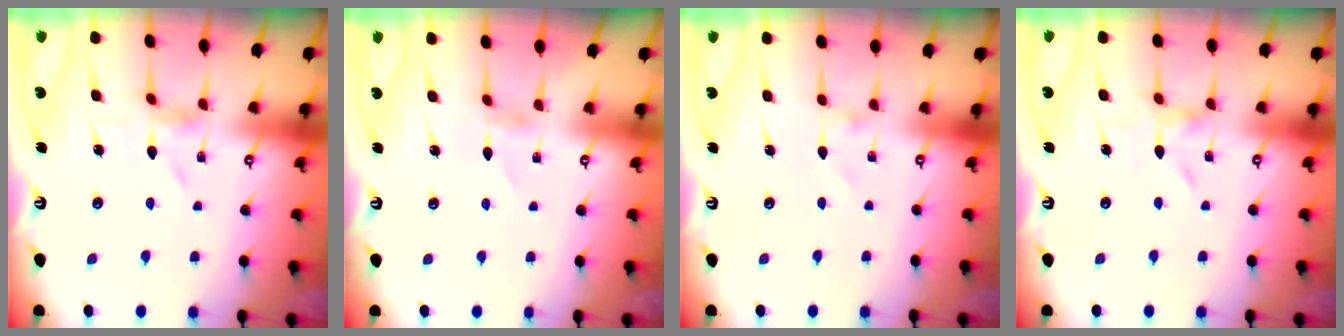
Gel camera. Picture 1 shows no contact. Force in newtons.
{"total": 0.0}
{"total": 1.3, "press": 1.3, "slide": 0.0}
{"total": 0.0}